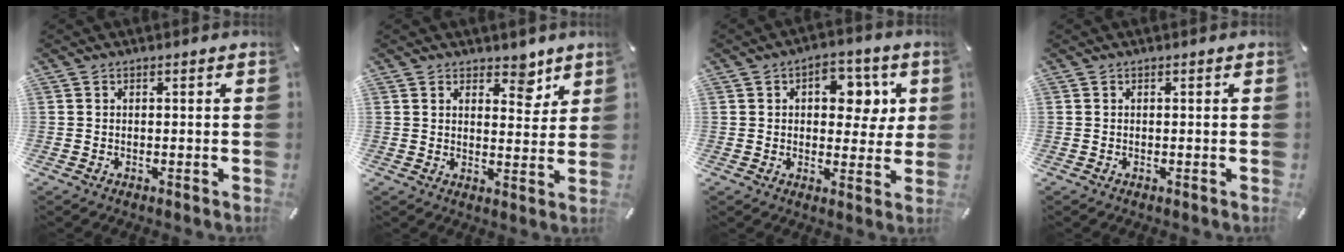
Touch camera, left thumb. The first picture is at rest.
{"total": 6.2, "force": [4.5, 3.6, 2.4], "torque": [-0.009, -0.031, 0.070]}
{"total": 9.3, "force": [2.6, 6.3, 6.4], "torque": [-0.075, -0.004, 0.035]}
{"total": 0.0}